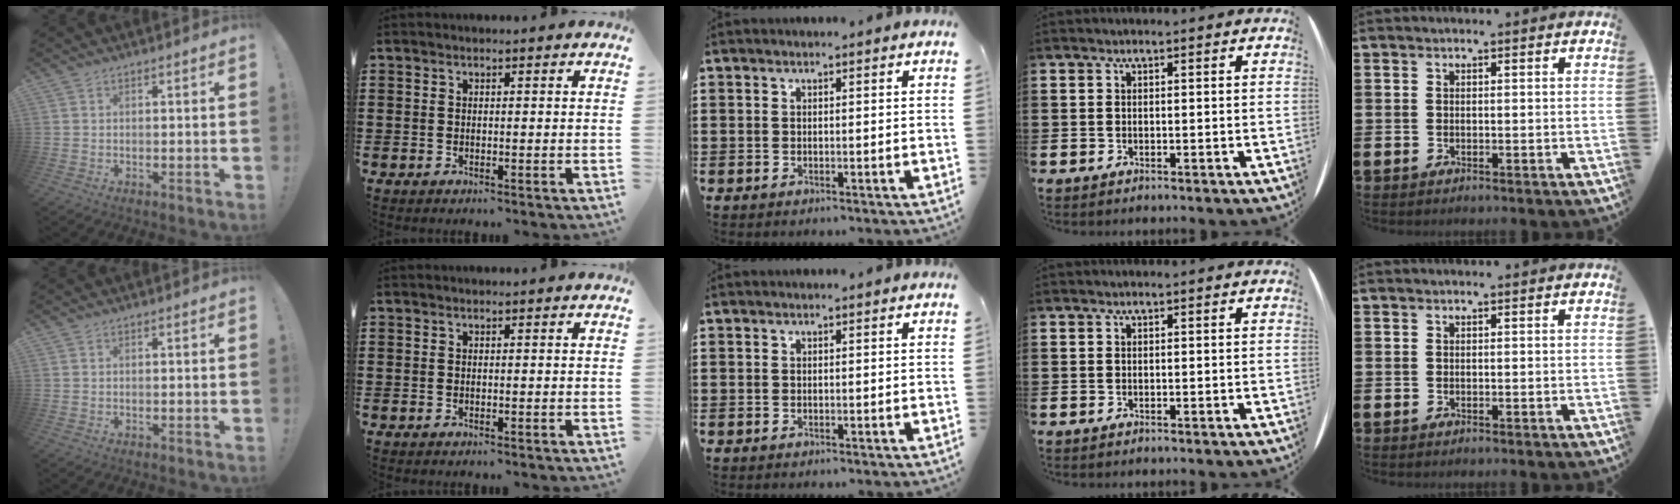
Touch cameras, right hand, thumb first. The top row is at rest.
{}